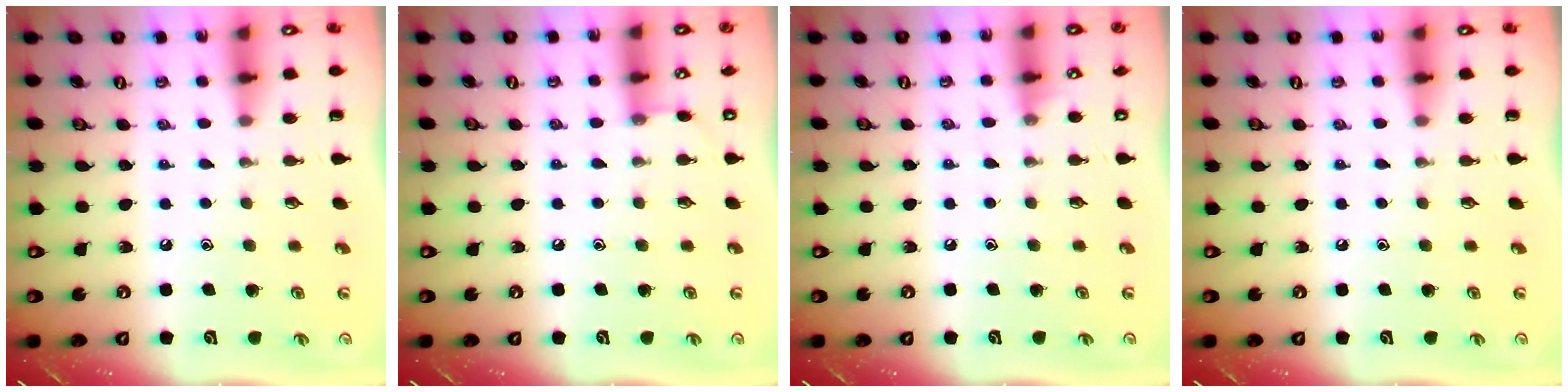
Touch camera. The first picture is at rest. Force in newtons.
{"total": 3.2, "press": 3.2, "slide": 0.4}
{"total": 2.9, "press": 2.9, "slide": 0.4}
{"total": 0.0}